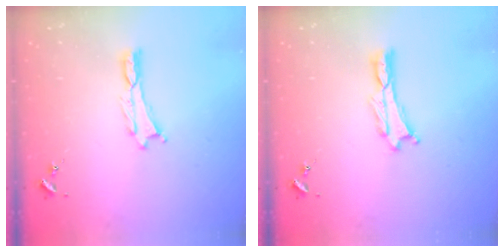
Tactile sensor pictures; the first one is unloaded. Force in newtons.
{"total": 0.0}